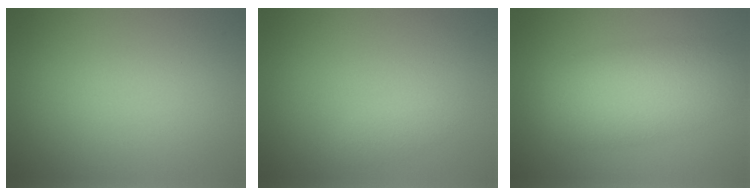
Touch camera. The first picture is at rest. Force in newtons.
{"total": 1.0, "press": 1.0, "slide": 0.0}
{"total": 6.1, "press": 6.1, "slide": 0.1}